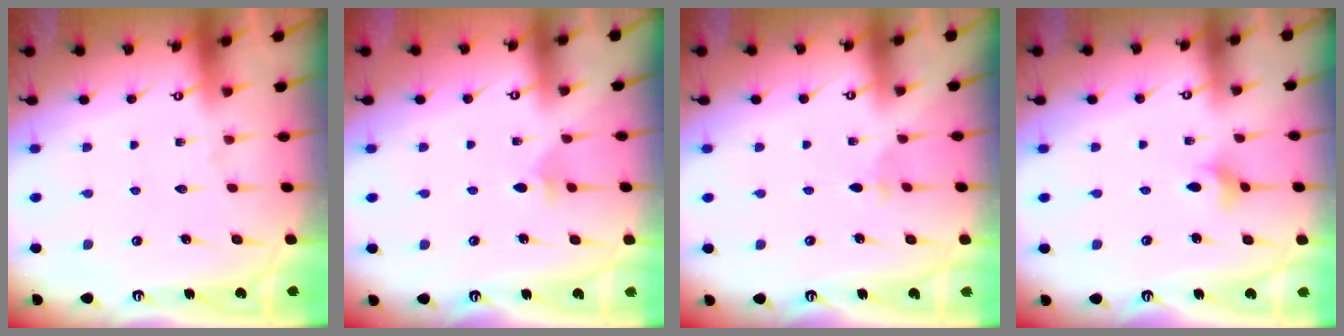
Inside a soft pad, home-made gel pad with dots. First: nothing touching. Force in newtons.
{"total": 3.0, "press": 2.9, "slide": 0.7}
{"total": 2.0, "press": 1.9, "slide": 0.5}
{"total": 2.7, "press": 2.6, "slide": 0.6}